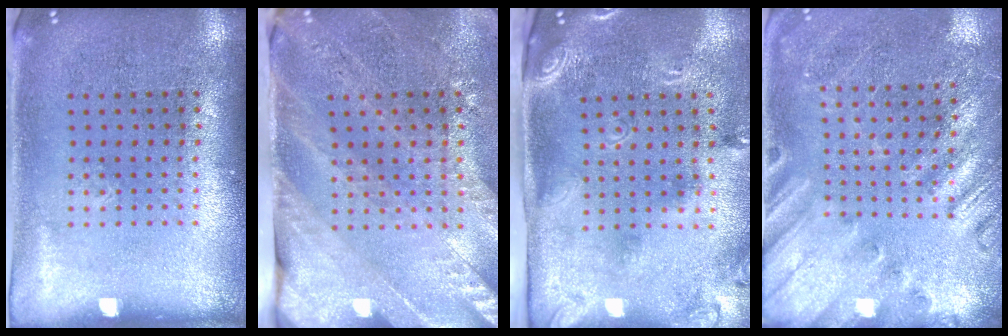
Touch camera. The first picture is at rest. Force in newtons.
{"total": 3.4, "press": 2.9, "slide": 1.8}
{"total": 2.6, "press": 1.7, "slide": 2.0}
{"total": 2.2, "press": 2.1, "slide": 0.8}